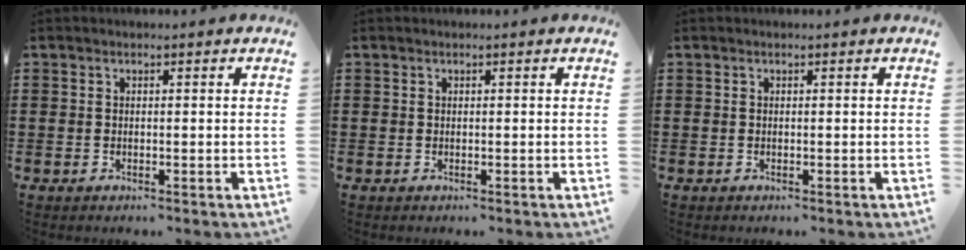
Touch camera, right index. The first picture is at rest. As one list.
[{"total": 0.0}, {"total": 0.0}]